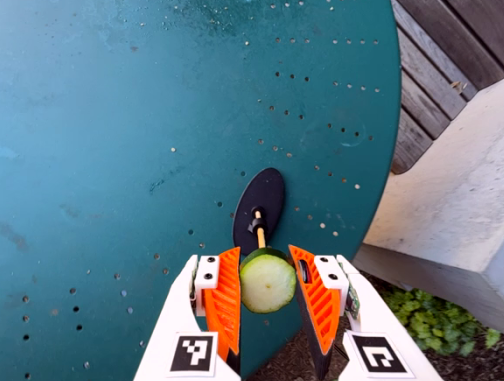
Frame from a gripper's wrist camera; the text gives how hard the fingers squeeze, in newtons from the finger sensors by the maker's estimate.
{"total": 14.2, "left": 14.2, "right": 14.2}